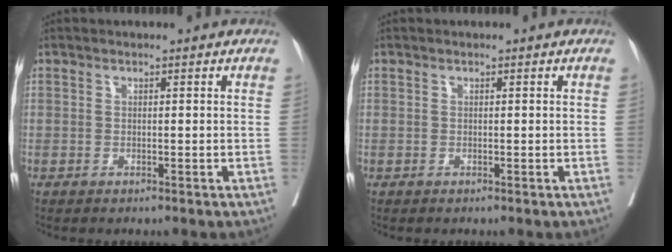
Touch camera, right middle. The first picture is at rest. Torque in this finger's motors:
{"motor_torque": [-0.17, 0.10, 0.07, 0.01]}